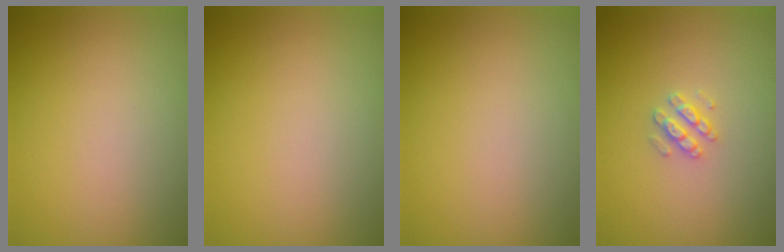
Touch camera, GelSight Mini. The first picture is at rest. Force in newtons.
{"total": 0.0}
{"total": 0.0}
{"total": 1.9, "press": 1.9, "slide": 0.3}